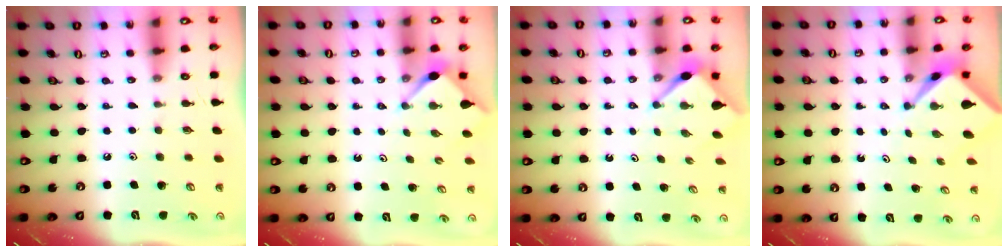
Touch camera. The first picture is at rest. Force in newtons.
{"total": 2.7, "press": 2.7, "slide": 0.3}
{"total": 2.9, "press": 2.9, "slide": 0.3}
{"total": 2.5, "press": 2.5, "slide": 0.2}